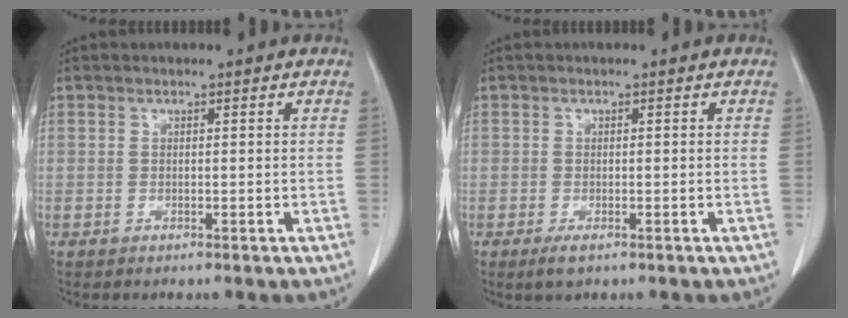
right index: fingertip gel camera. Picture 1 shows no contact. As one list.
[{"total": 1.9, "force": [-1.1, 0.7, 1.4], "torque": [-0.027, -0.003, -0.016]}]